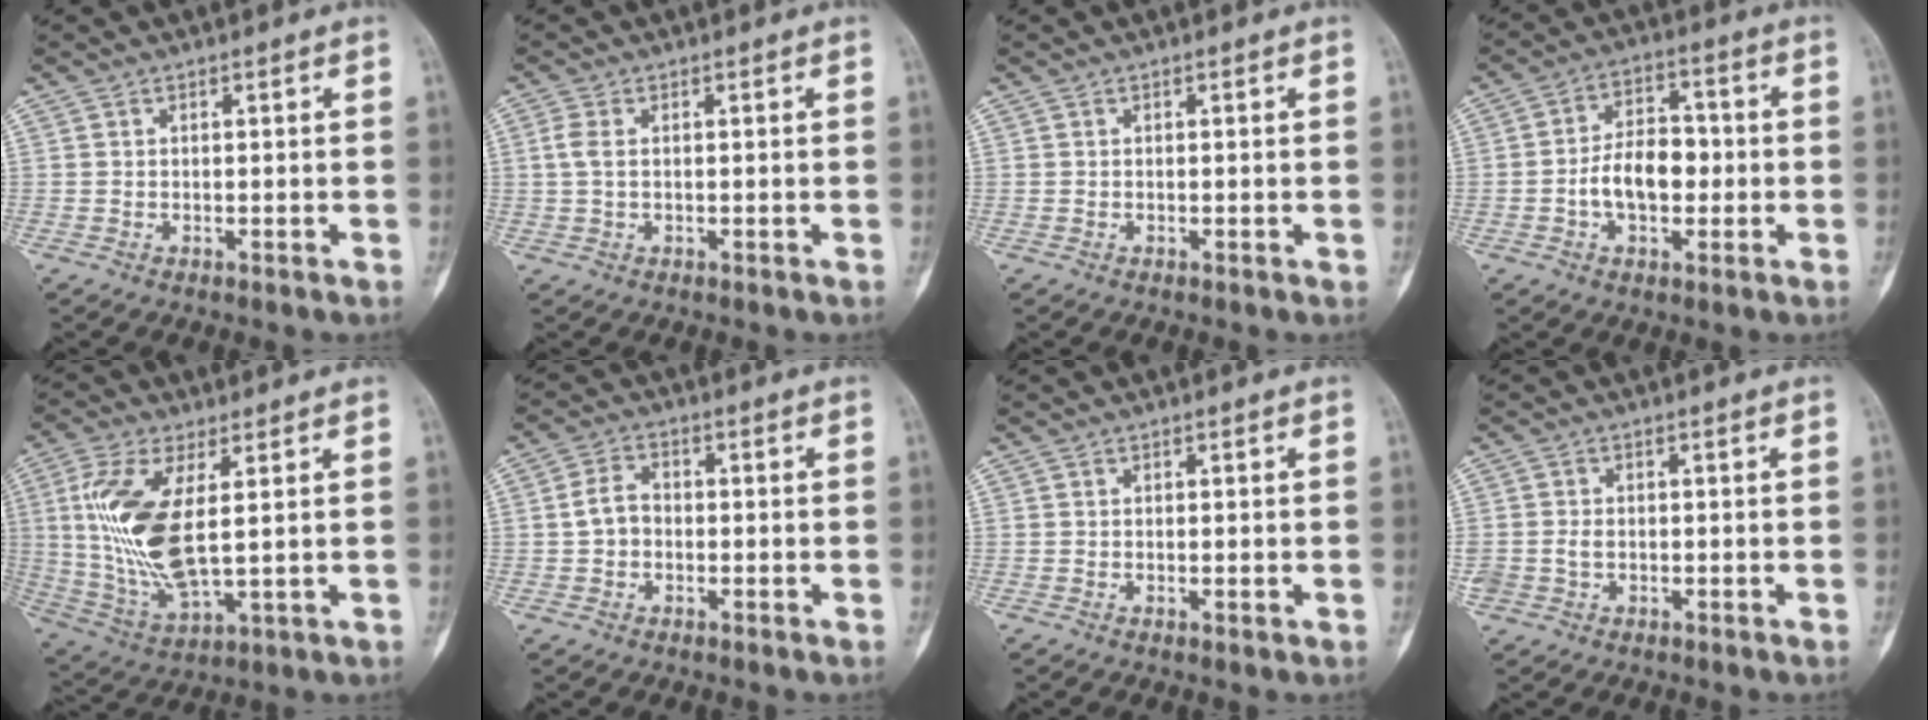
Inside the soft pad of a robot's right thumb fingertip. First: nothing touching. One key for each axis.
{"total": 2.7, "fx": 0.3, "fy": 1.4, "fz": 2.3, "tx": -0.064, "ty": 0.005, "tz": 0.005}
{"total": 0.0}
{"total": 9.7, "fx": -1.4, "fy": 6.0, "fz": 7.5, "tx": -0.110, "ty": 0.026, "tz": -0.030}
{"total": 16.0, "fx": 2.5, "fy": 6.3, "fz": 14.5, "tx": -0.314, "ty": -0.017, "tz": 0.059}
{"total": 4.5, "fx": -0.5, "fy": 3.4, "fz": 2.8, "tx": -0.044, "ty": 0.018, "tz": -0.016}
{"total": 1.0, "fx": -0.1, "fy": 0.3, "fz": 0.9, "tx": -0.013, "ty": -0.003, "tz": -0.001}
{"total": 2.6, "fx": -0.4, "fy": 2.0, "fz": 1.5, "tx": -0.028, "ty": 0.005, "tz": -0.004}